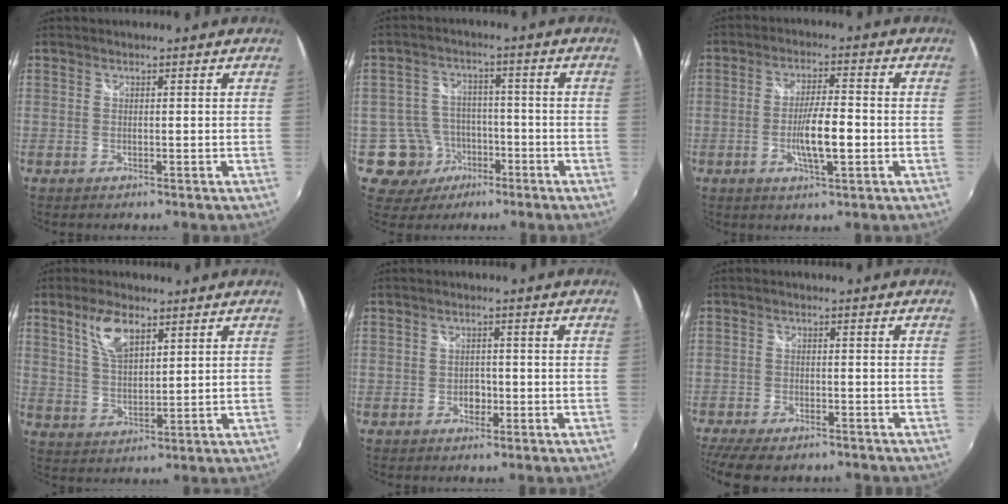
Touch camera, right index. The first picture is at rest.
{"total": 8.8, "force": [-3.9, 7.8, 1.2], "torque": [-0.043, 0.023, -0.050]}
{"total": 7.2, "force": [-1.9, 1.5, 6.8], "torque": [-0.127, -0.005, -0.030]}
{"total": 7.4, "force": [4.1, 3.1, 5.2], "torque": [-0.100, 0.009, 0.082]}
{"total": 2.3, "force": [-0.9, 1.9, 1.0], "torque": [-0.015, 0.003, -0.013]}
{"total": 10.1, "force": [-8.1, 3.6, 4.8], "torque": [-0.124, -0.029, -0.136]}